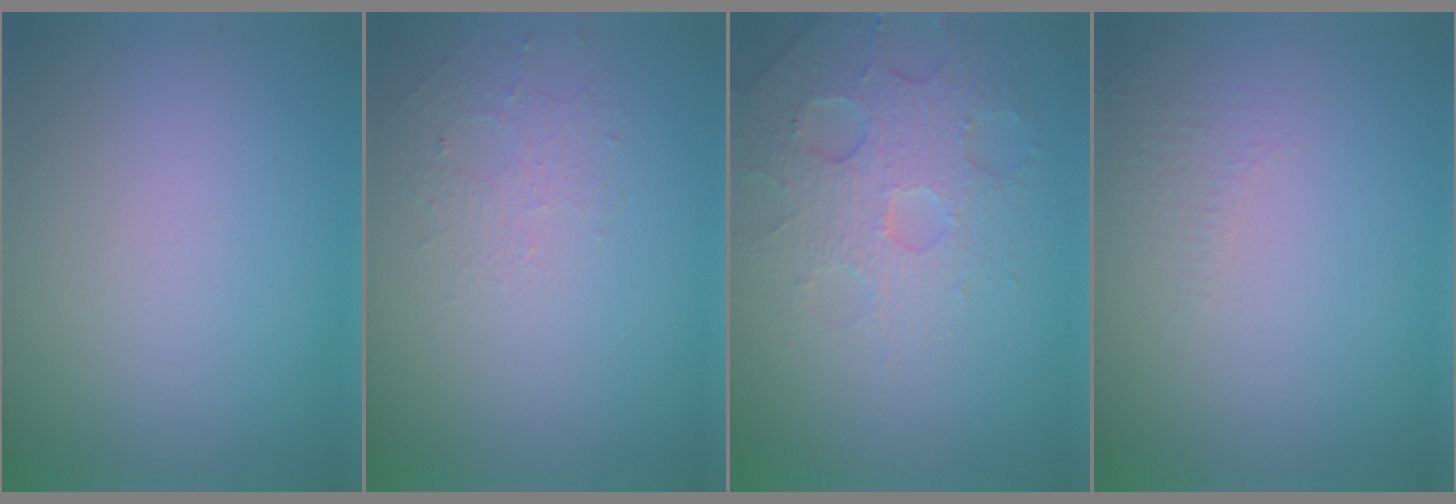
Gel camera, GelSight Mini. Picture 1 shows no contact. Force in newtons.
{"total": 1.3, "press": 0.7, "slide": 1.2}
{"total": 4.5, "press": 3.8, "slide": 2.3}
{"total": 1.4, "press": 1.3, "slide": 0.4}